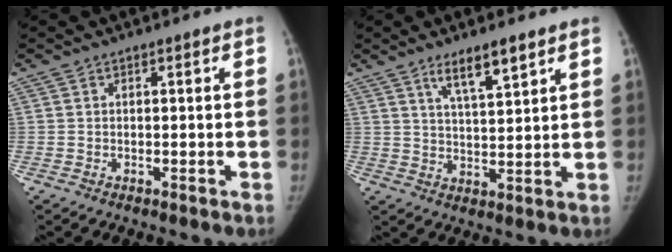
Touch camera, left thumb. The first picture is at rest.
{"total": 6.8, "force": [4.6, 1.4, 4.9], "torque": [-0.075, -0.029, 0.085]}